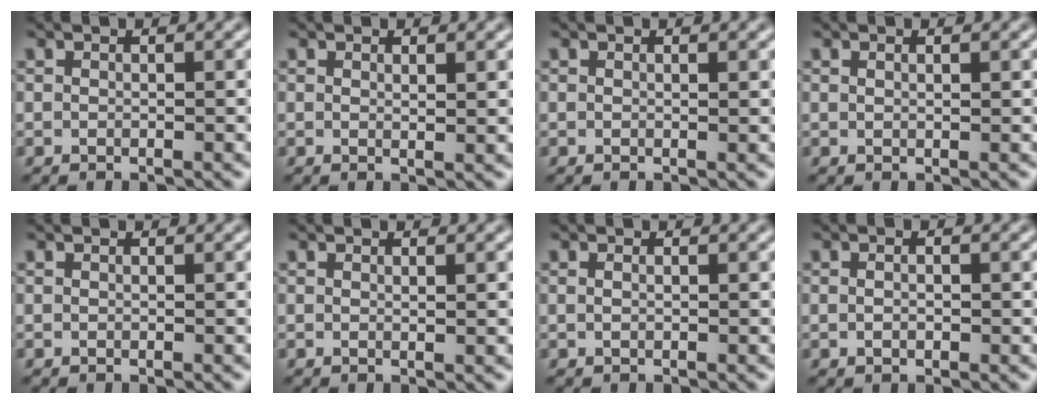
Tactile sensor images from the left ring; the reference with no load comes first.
{"total": 1.1, "force": [0.6, 0.2, 0.9], "torque": [-0.011, -0.001, 0.008]}
{"total": 0.5, "force": [0.2, 0.1, 0.5], "torque": [-0.005, 0.000, 0.003]}
{"total": 0.5, "force": [0.4, 0.1, 0.4], "torque": [-0.005, 0.000, 0.006]}
{"total": 0.0}
{"total": 0.9, "force": [0.3, 0.3, 0.8], "torque": [-0.007, 0.000, 0.002]}
{"total": 0.8, "force": [0.4, 0.4, 0.6], "torque": [-0.004, -0.011, 0.001]}
{"total": 1.8, "force": [0.3, 1.1, 1.4], "torque": [-0.013, 0.004, -0.008]}